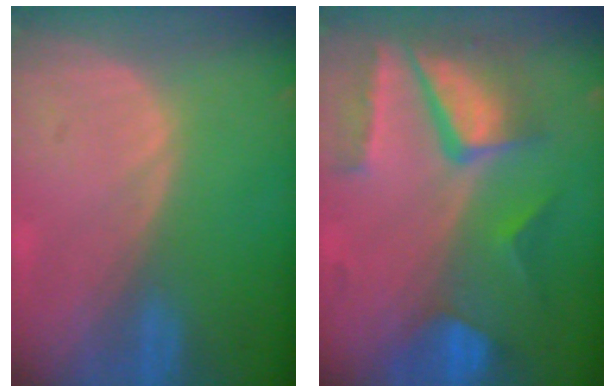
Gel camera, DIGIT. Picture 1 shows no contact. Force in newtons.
{"total": 10.5, "press": 8.8, "slide": 5.7}